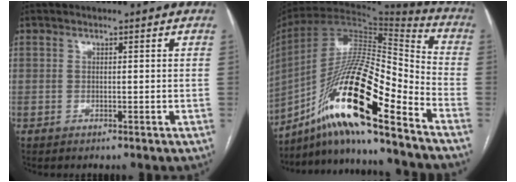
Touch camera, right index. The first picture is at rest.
{"total": 21.4, "force": [-12.8, 2.5, 17.0], "torque": [-0.324, -0.003, -0.231]}